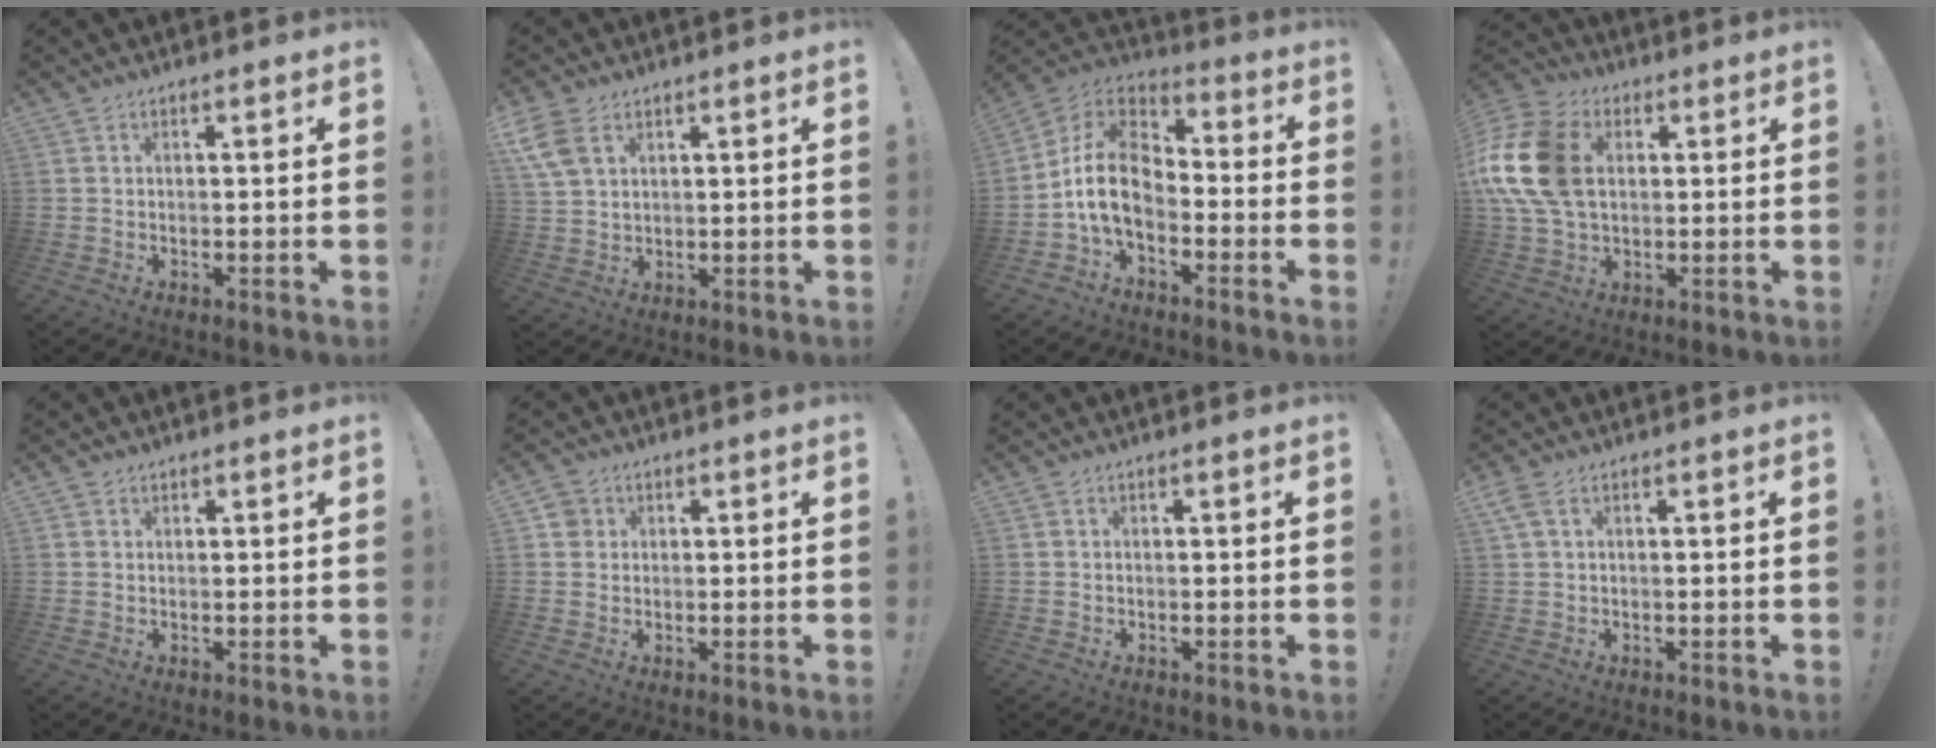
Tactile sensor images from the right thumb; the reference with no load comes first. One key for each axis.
{"total": 8.4, "fx": 4.1, "fy": 5.4, "fz": 4.9, "tx": -0.098, "ty": -0.009, "tz": 0.081}
{"total": 13.7, "fx": -2.8, "fy": 8.9, "fz": 10.1, "tx": -0.198, "ty": 0.020, "tz": -0.044}
{"total": 20.0, "fx": 2.9, "fy": 13.9, "fz": 14.1, "tx": -0.280, "ty": 0.008, "tz": 0.058}
{"total": 1.0, "fx": 0.8, "fy": 0.6, "fz": 0.2, "tx": -0.002, "ty": -0.002, "tz": 0.016}
{"total": 2.8, "fx": 1.2, "fy": 2.4, "fz": 0.7, "tx": -0.011, "ty": 0.002, "tz": 0.022}
{"total": 0.0}
{"total": 3.0, "fx": 1.4, "fy": 1.2, "fz": 2.3, "tx": -0.050, "ty": 0.002, "tz": 0.028}